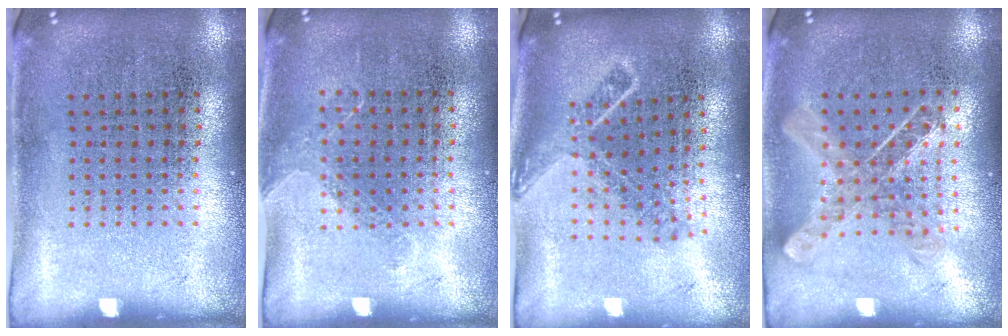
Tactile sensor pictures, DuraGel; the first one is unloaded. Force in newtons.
{"total": 1.0, "press": 0.8, "slide": 0.6}
{"total": 1.7, "press": 1.2, "slide": 1.2}
{"total": 1.0, "press": 1.0, "slide": 0.1}